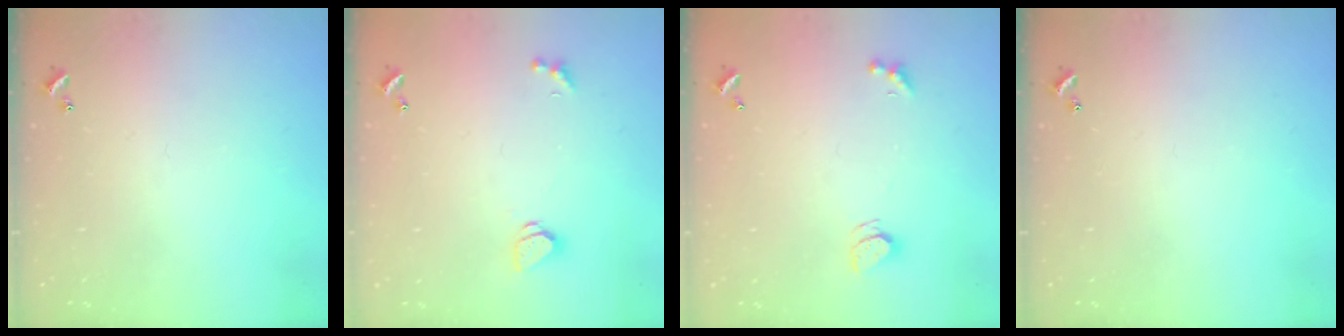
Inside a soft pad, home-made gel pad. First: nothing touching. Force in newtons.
{"total": 1.7, "press": 1.6, "slide": 0.5}
{"total": 2.5, "press": 2.4, "slide": 0.7}
{"total": 0.0}